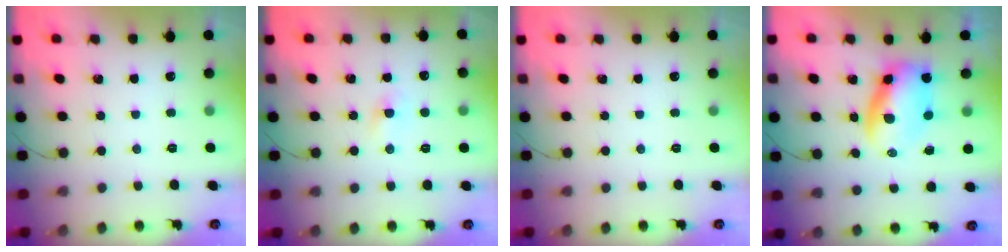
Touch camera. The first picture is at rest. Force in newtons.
{"total": 1.4, "press": 1.1, "slide": 0.8}
{"total": 0.0}
{"total": 5.7, "press": 5.5, "slide": 1.4}